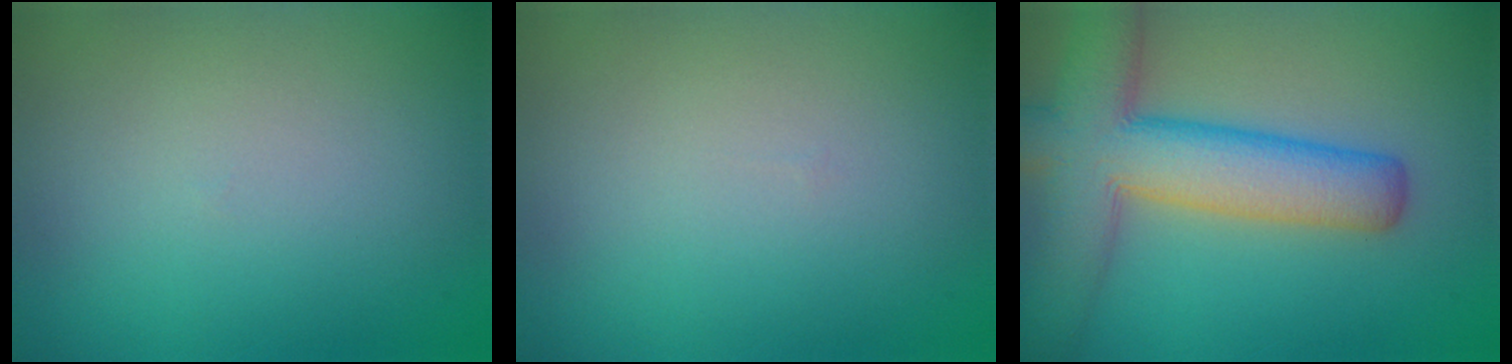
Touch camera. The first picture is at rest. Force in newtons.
{"total": 0.0}
{"total": 9.3, "press": 9.3, "slide": 0.4}